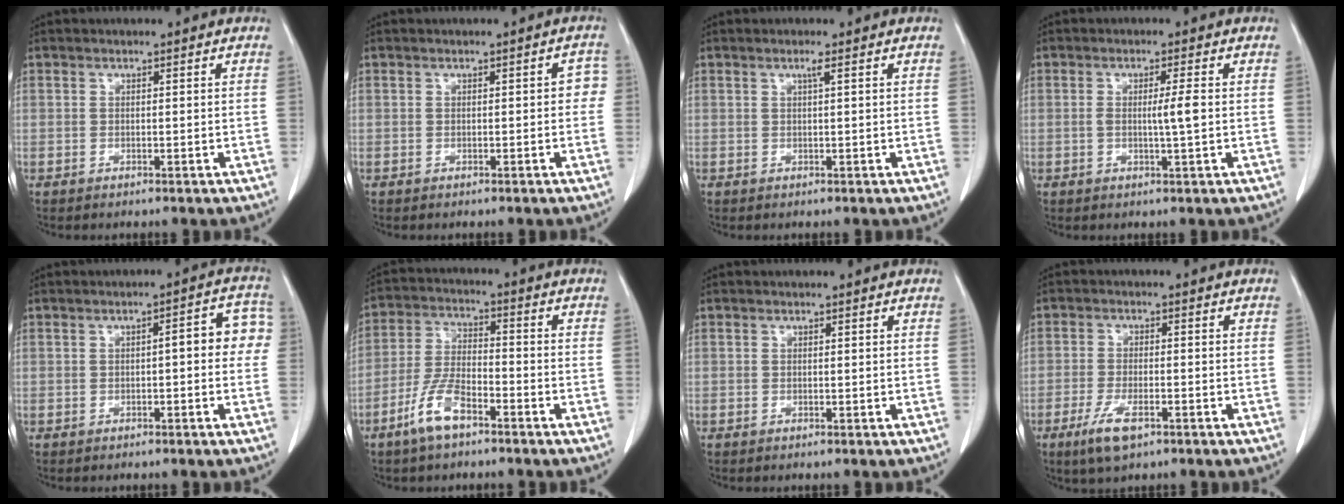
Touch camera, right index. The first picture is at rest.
{"total": 2.0, "force": [-0.1, 1.1, 1.6], "torque": [-0.004, 0.015, -0.004]}
{"total": 0.9, "force": [0.4, -0.1, 0.8], "torque": [-0.017, 0.001, 0.008]}
{"total": 3.1, "force": [-0.1, -0.3, 3.0], "torque": [-0.054, -0.003, -0.003]}
{"total": 6.2, "force": [0.2, 1.9, 5.9], "torque": [-0.063, 0.030, -0.003]}
{"total": 7.7, "force": [-4.9, 2.3, 5.5], "torque": [-0.123, -0.001, -0.097]}
{"total": 0.0}
{"total": 5.7, "force": [-3.3, 1.6, 4.4], "torque": [-0.091, -0.010, -0.056]}